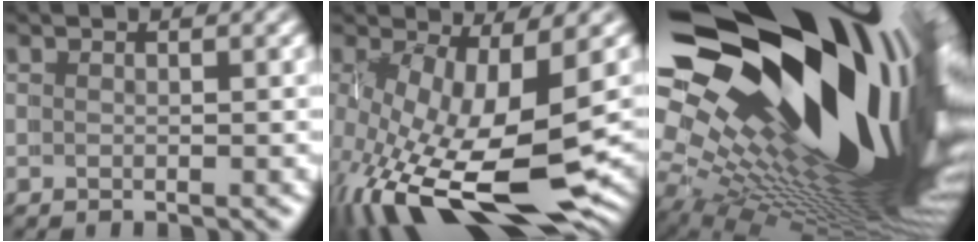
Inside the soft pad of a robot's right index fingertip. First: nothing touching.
{"total": 11.4, "force": [-3.6, 5.1, 9.6], "torque": [-0.199, -0.056, -0.033]}
{"total": 44.2, "force": [-0.5, 26.7, 35.2], "torque": [-0.503, -0.045, 0.001]}